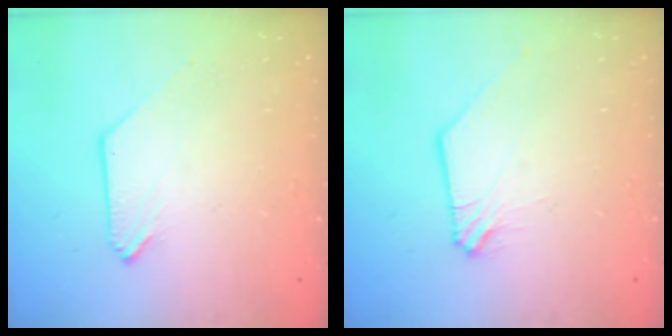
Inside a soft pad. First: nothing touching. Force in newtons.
{"total": 0.5, "press": 0.5, "slide": 0.2}